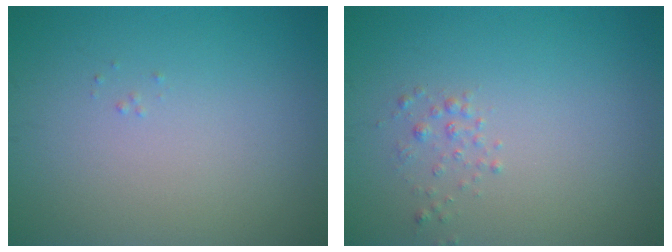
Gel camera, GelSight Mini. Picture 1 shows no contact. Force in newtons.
{"total": 1.0, "press": 1.0, "slide": 0.1}